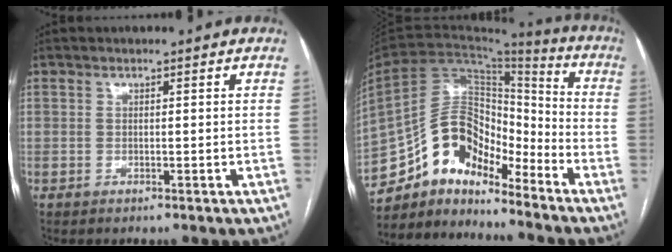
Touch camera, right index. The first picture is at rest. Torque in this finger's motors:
{"motor_torque": [0.59, -0.46, 0.26, 0.05]}